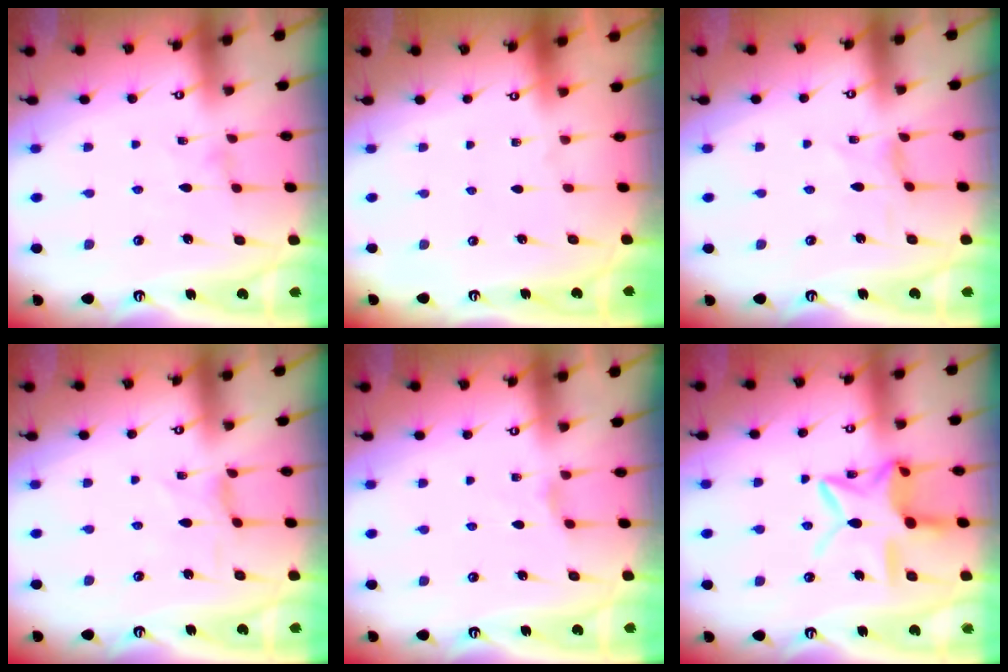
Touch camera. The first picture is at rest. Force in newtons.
{"total": 0.0}
{"total": 0.7, "press": 0.7, "slide": 0.2}
{"total": 1.2, "press": 1.1, "slide": 0.2}
{"total": 2.2, "press": 2.2, "slide": 0.4}
{"total": 13.9, "press": 13.8, "slide": 1.0}